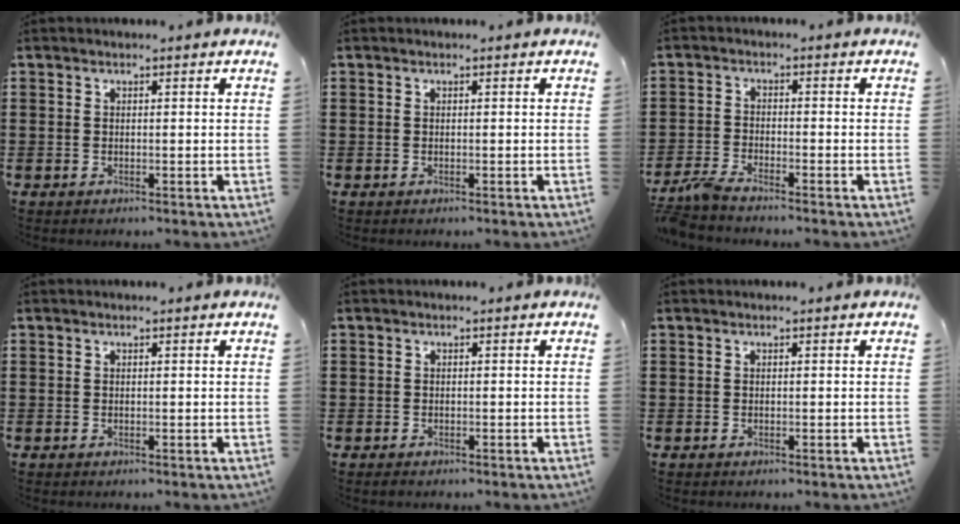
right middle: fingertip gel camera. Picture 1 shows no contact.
{"total": 0.0}
{"total": 3.4, "force": [-3.1, 0.2, 1.4], "torque": [-0.047, -0.007, -0.067]}
{"total": 0.0}
{"total": 0.6, "force": [-0.4, 0.4, 0.1], "torque": [-0.002, 0.002, -0.010]}
{"total": 0.0}